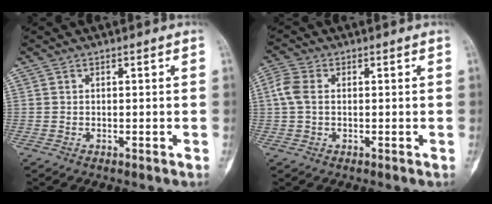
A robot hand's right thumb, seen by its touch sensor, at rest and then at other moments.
{"total": 4.4, "force": [0.4, 3.0, 3.2], "torque": [-0.085, 0.012, 0.002]}